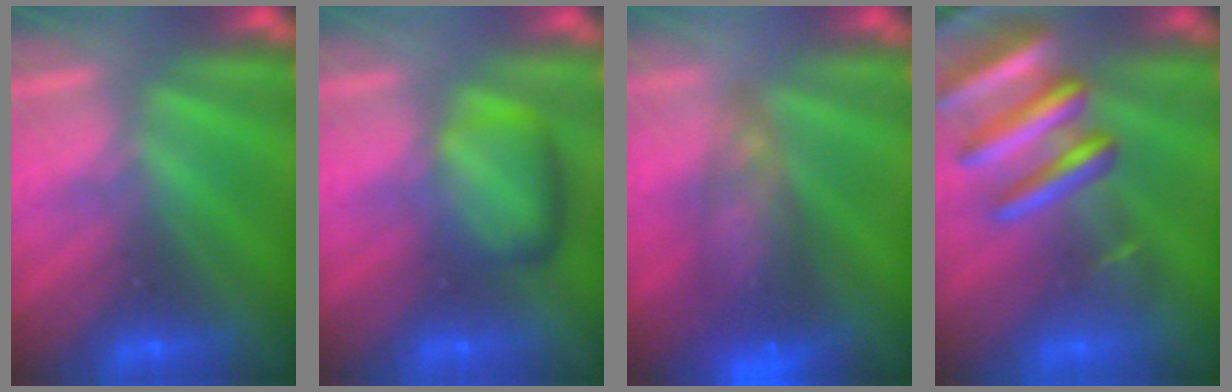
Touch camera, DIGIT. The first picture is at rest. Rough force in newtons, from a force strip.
{"total": 2.4}
{"total": 7.7}
{"total": 7.8}